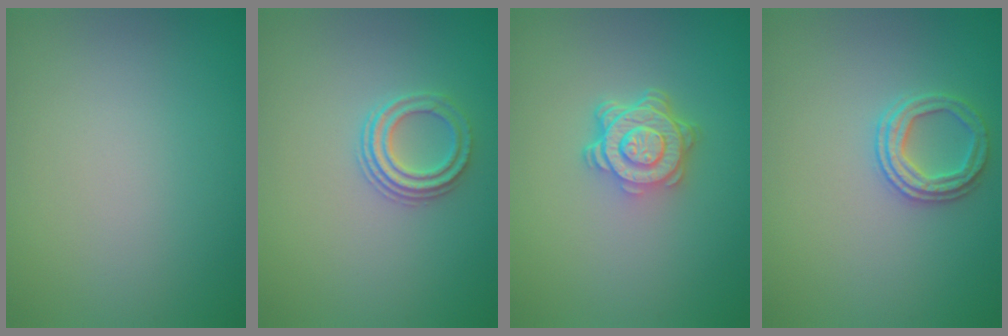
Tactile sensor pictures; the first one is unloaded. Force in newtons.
{"total": 2.5, "press": 2.2, "slide": 1.2}
{"total": 4.7, "press": 3.4, "slide": 3.2}
{"total": 2.5, "press": 2.4, "slide": 0.6}